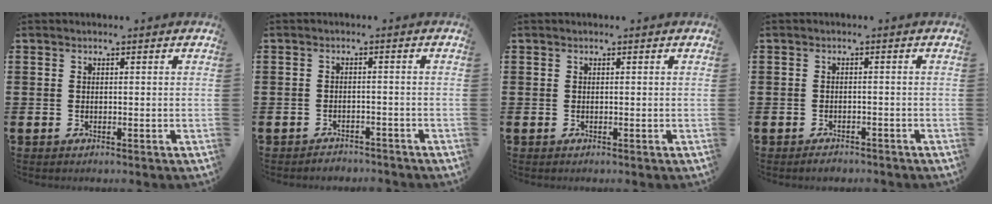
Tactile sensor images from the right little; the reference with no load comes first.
{"total": 1.6, "force": [-1.6, 0.1, -0.1], "torque": [-0.003, 0.004, -0.035]}
{"total": 0.0}
{"total": 1.1, "force": [-1.1, 0.2, 0.2], "torque": [-0.006, -0.002, -0.021]}